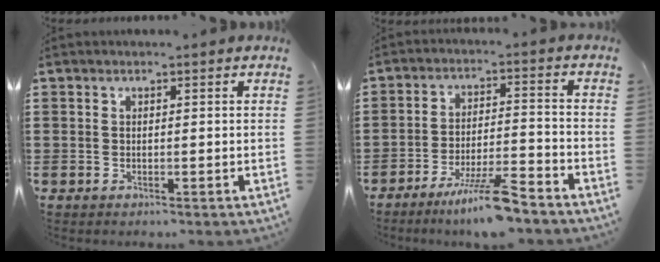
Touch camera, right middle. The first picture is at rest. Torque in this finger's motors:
{"motor_torque": [1.23, -0.91, 0.48, 0.08]}